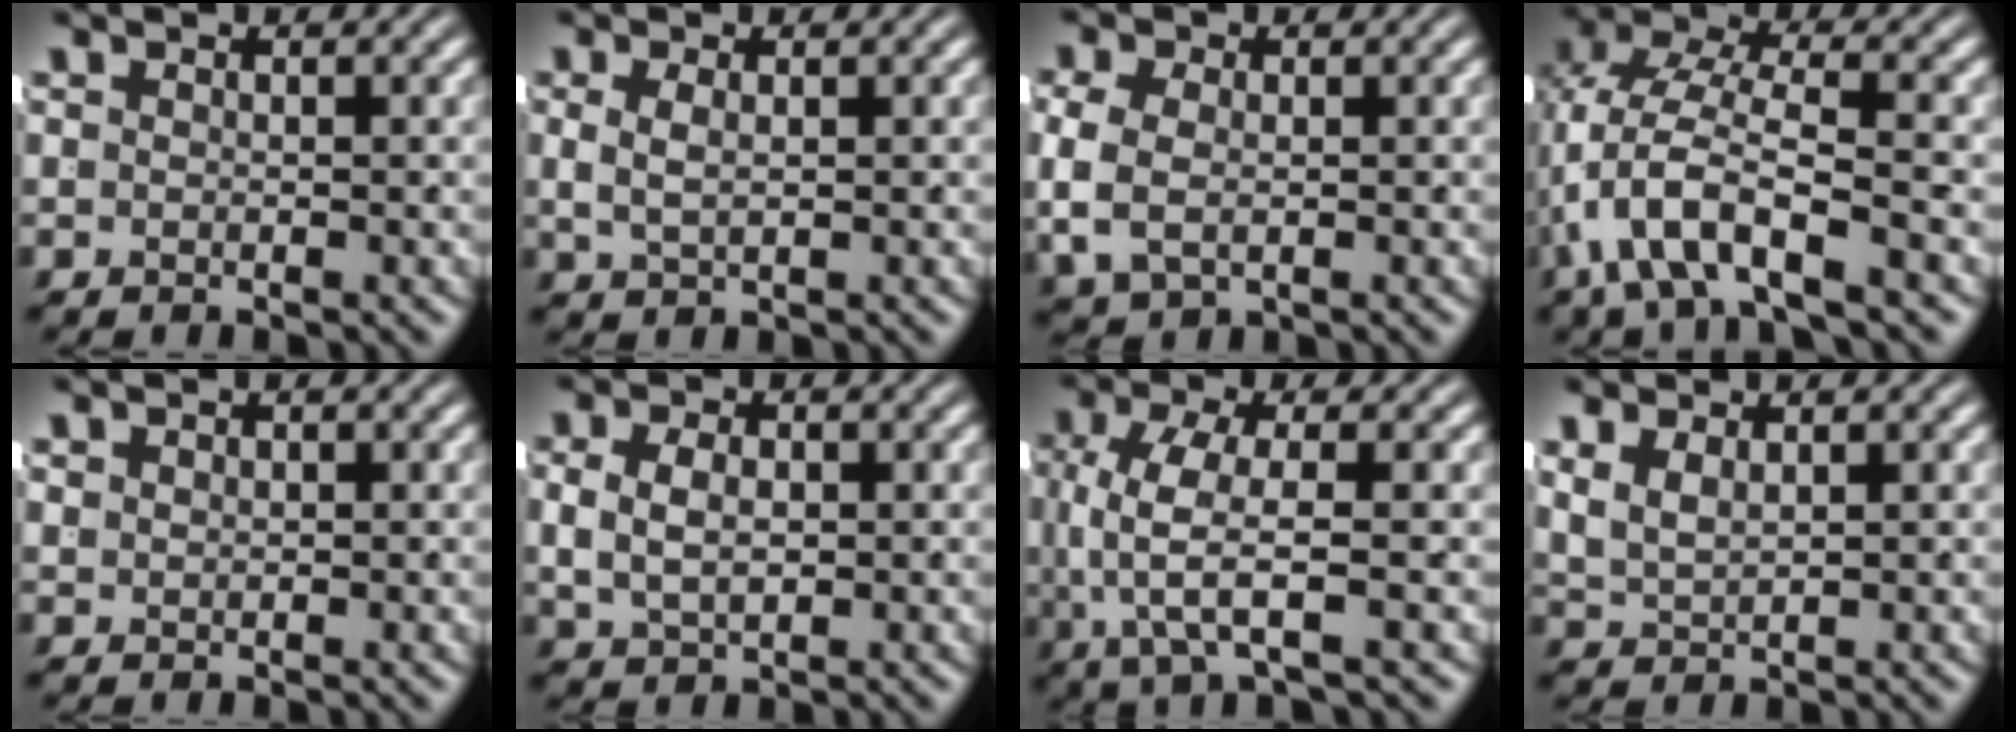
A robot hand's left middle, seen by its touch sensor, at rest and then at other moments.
{"total": 1.5, "force": [0.4, 0.3, 1.4], "torque": [-0.023, -0.006, 0.018]}
{"total": 3.2, "force": [-0.1, 2.3, 2.2], "torque": [-0.063, -0.018, 0.016]}
{"total": 5.5, "force": [-0.4, 2.8, 4.7], "torque": [-0.113, -0.007, -0.006]}
{"total": 0.8, "force": [0.7, -0.1, 0.3], "torque": [-0.001, -0.003, 0.022]}
{"total": 3.1, "force": [0.3, 2.0, 2.3], "torque": [-0.037, -0.004, 0.015]}
{"total": 5.8, "force": [-0.4, 2.7, 5.1], "torque": [-0.120, -0.019, 0.003]}
{"total": 2.9, "force": [1.1, 2.1, 1.7], "torque": [-0.049, -0.010, 0.030]}